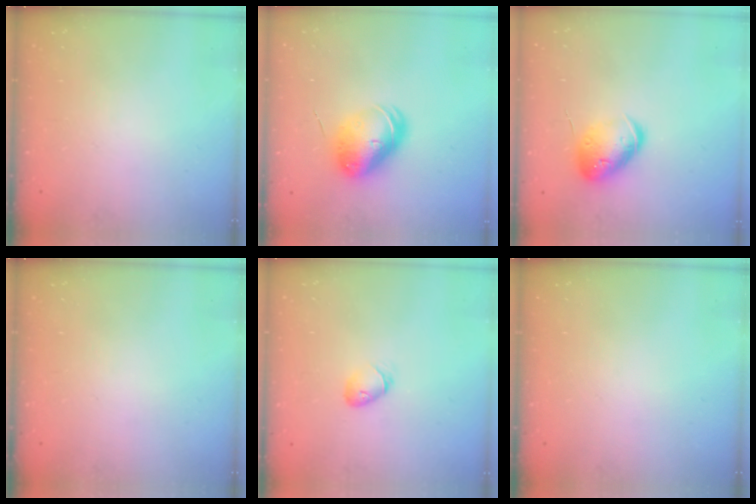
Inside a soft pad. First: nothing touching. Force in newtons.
{"total": 9.3, "press": 9.1, "slide": 1.8}
{"total": 14.4, "press": 14.2, "slide": 2.0}
{"total": 0.0}
{"total": 5.7, "press": 5.6, "slide": 1.2}
{"total": 0.0}